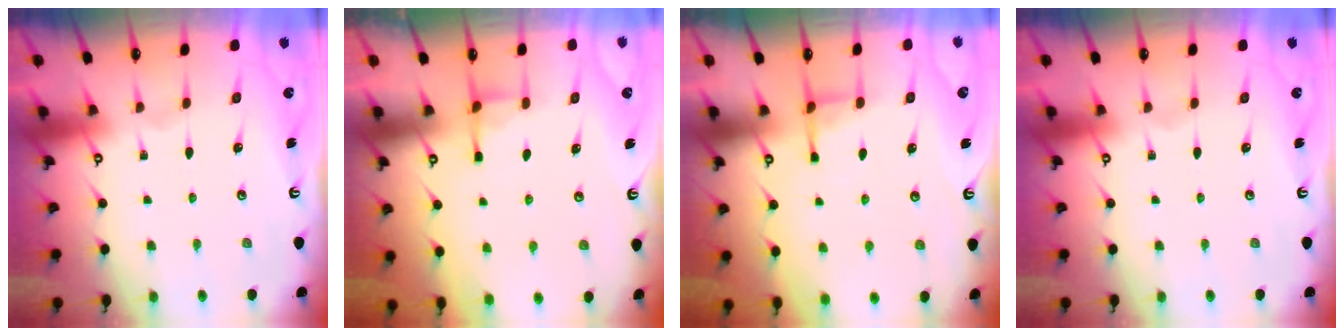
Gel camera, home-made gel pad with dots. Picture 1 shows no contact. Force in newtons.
{"total": 3.9, "press": 3.9, "slide": 0.5}
{"total": 3.6, "press": 3.5, "slide": 0.7}
{"total": 0.0}